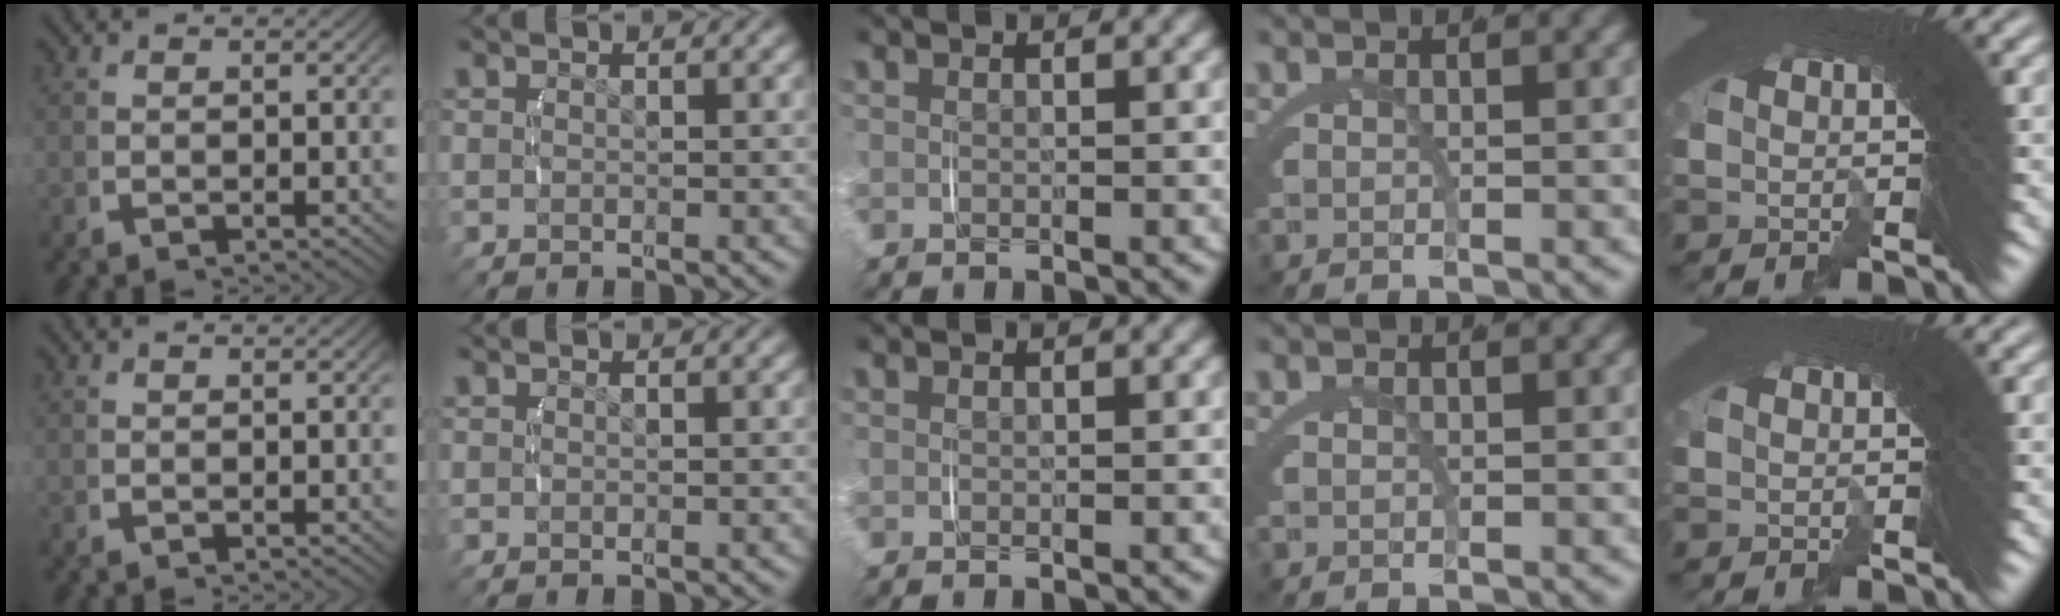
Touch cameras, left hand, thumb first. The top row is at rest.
{}